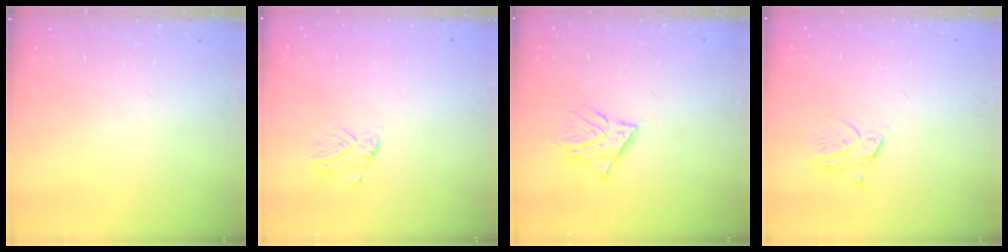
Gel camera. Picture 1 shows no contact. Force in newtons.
{"total": 0.8, "press": 0.8, "slide": 0.2}
{"total": 5.5, "press": 5.5, "slide": 0.6}
{"total": 2.7, "press": 2.7, "slide": 0.2}